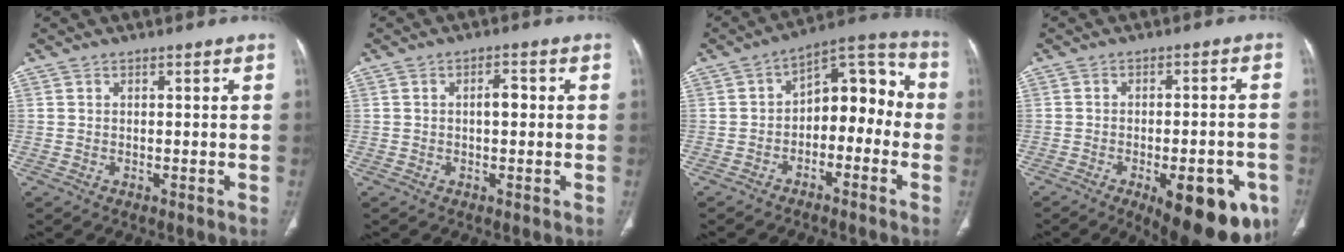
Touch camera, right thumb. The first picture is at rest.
{"total": 2.6, "force": [0.0, 1.3, 2.3], "torque": [-0.031, 0.007, -0.004]}
{"total": 12.3, "force": [-2.6, 7.9, 9.1], "torque": [-0.080, 0.060, -0.052]}
{"total": 17.3, "force": [-7.9, 6.7, 13.8], "torque": [-0.124, 0.017, -0.094]}